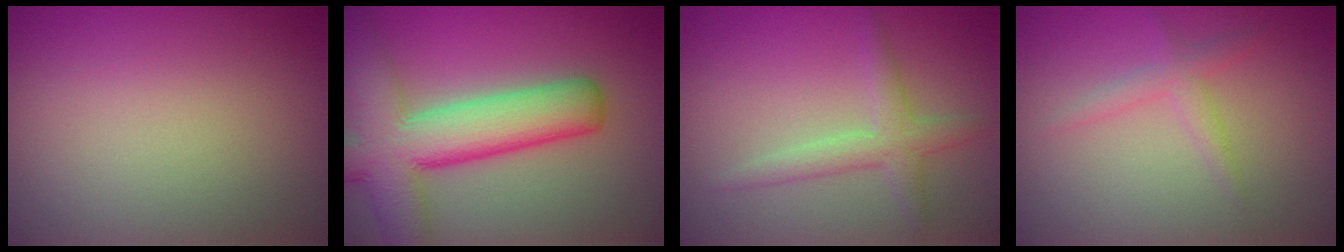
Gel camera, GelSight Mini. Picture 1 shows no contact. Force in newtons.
{"total": 9.3, "press": 9.3, "slide": 0.4}
{"total": 2.5, "press": 2.5, "slide": 0.1}
{"total": 1.7, "press": 1.7, "slide": 0.0}